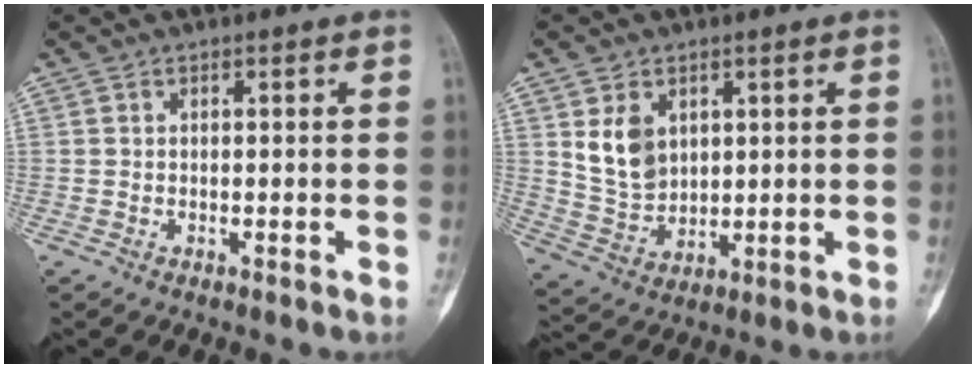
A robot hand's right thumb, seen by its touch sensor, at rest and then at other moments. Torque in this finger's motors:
{"motor_torque": [0.99, 1.25, 0.32, -0.15, 0.03]}